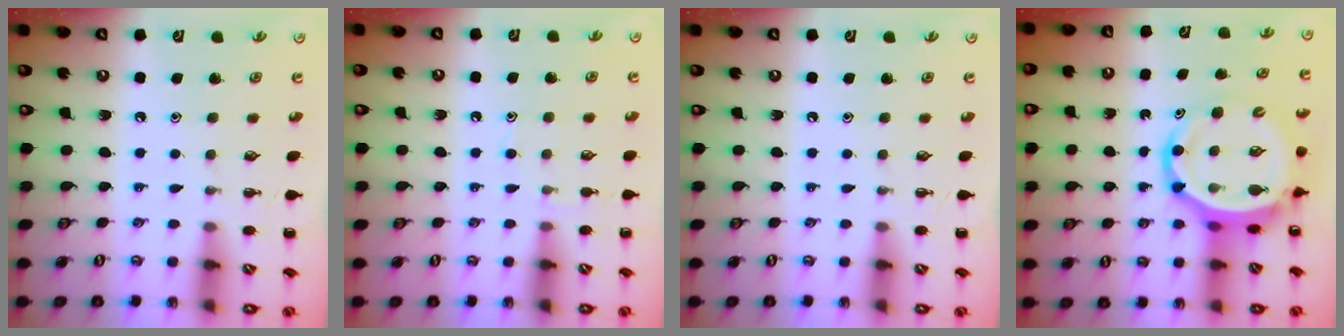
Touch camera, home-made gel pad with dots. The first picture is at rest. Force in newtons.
{"total": 5.9, "press": 5.7, "slide": 1.8}
{"total": 0.0}
{"total": 10.0, "press": 9.6, "slide": 3.0}